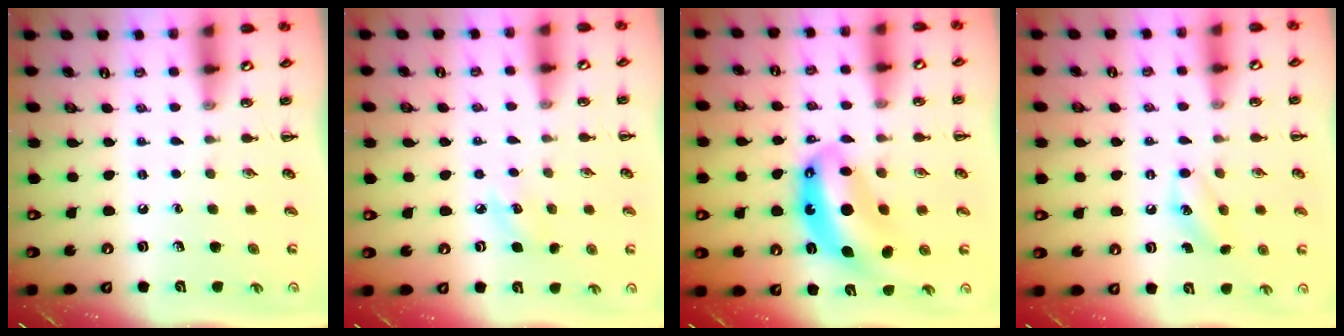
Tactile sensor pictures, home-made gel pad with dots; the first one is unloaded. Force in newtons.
{"total": 5.4, "press": 5.2, "slide": 1.4}
{"total": 10.7, "press": 10.3, "slide": 2.8}
{"total": 8.0, "press": 7.8, "slide": 1.8}